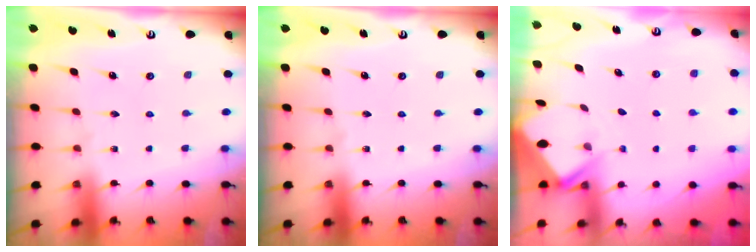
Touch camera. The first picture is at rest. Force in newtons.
{"total": 0.0}
{"total": 2.6, "press": 2.6, "slide": 0.1}